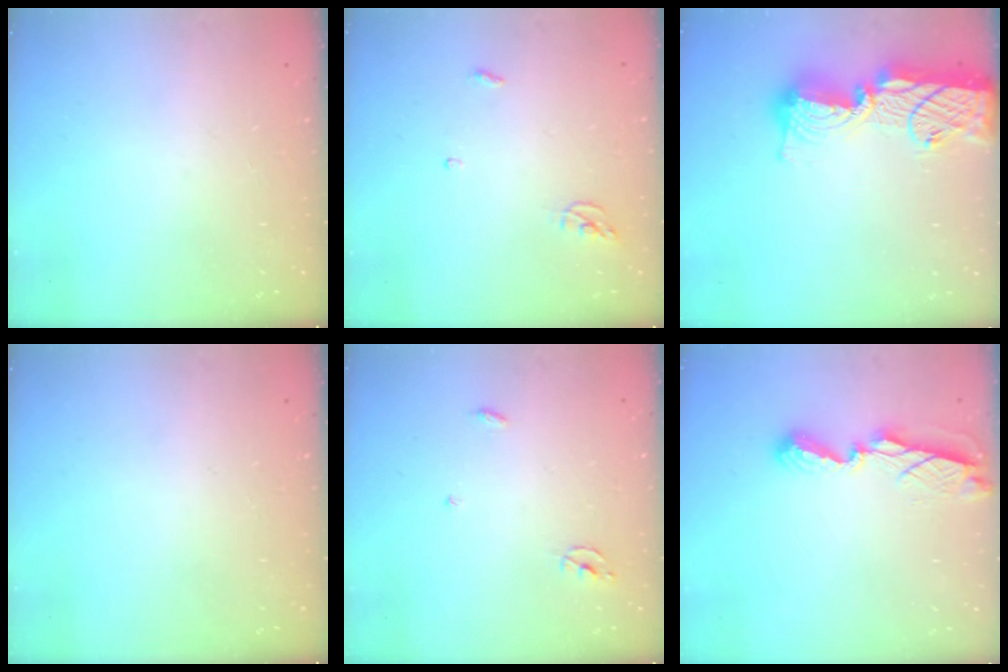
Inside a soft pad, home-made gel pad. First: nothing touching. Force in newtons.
{"total": 3.6, "press": 3.6, "slide": 0.3}
{"total": 17.5, "press": 17.4, "slide": 1.3}
{"total": 0.0}
{"total": 2.3, "press": 2.3, "slide": 0.1}
{"total": 7.7, "press": 7.7, "slide": 0.7}